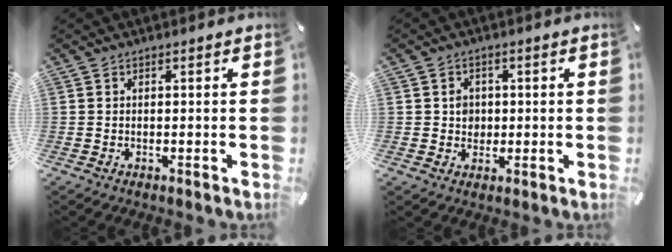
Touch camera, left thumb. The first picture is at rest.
{"total": 3.6, "force": [0.2, 3.4, 1.0], "torque": [-0.009, 0.000, -0.001]}